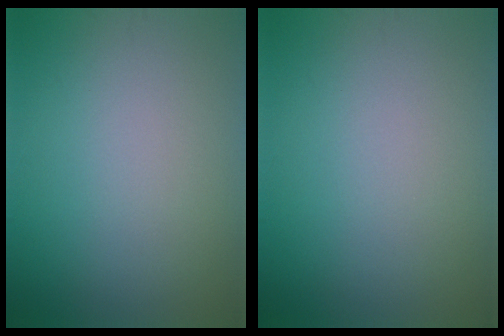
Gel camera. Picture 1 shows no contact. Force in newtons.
{"total": 0.0}